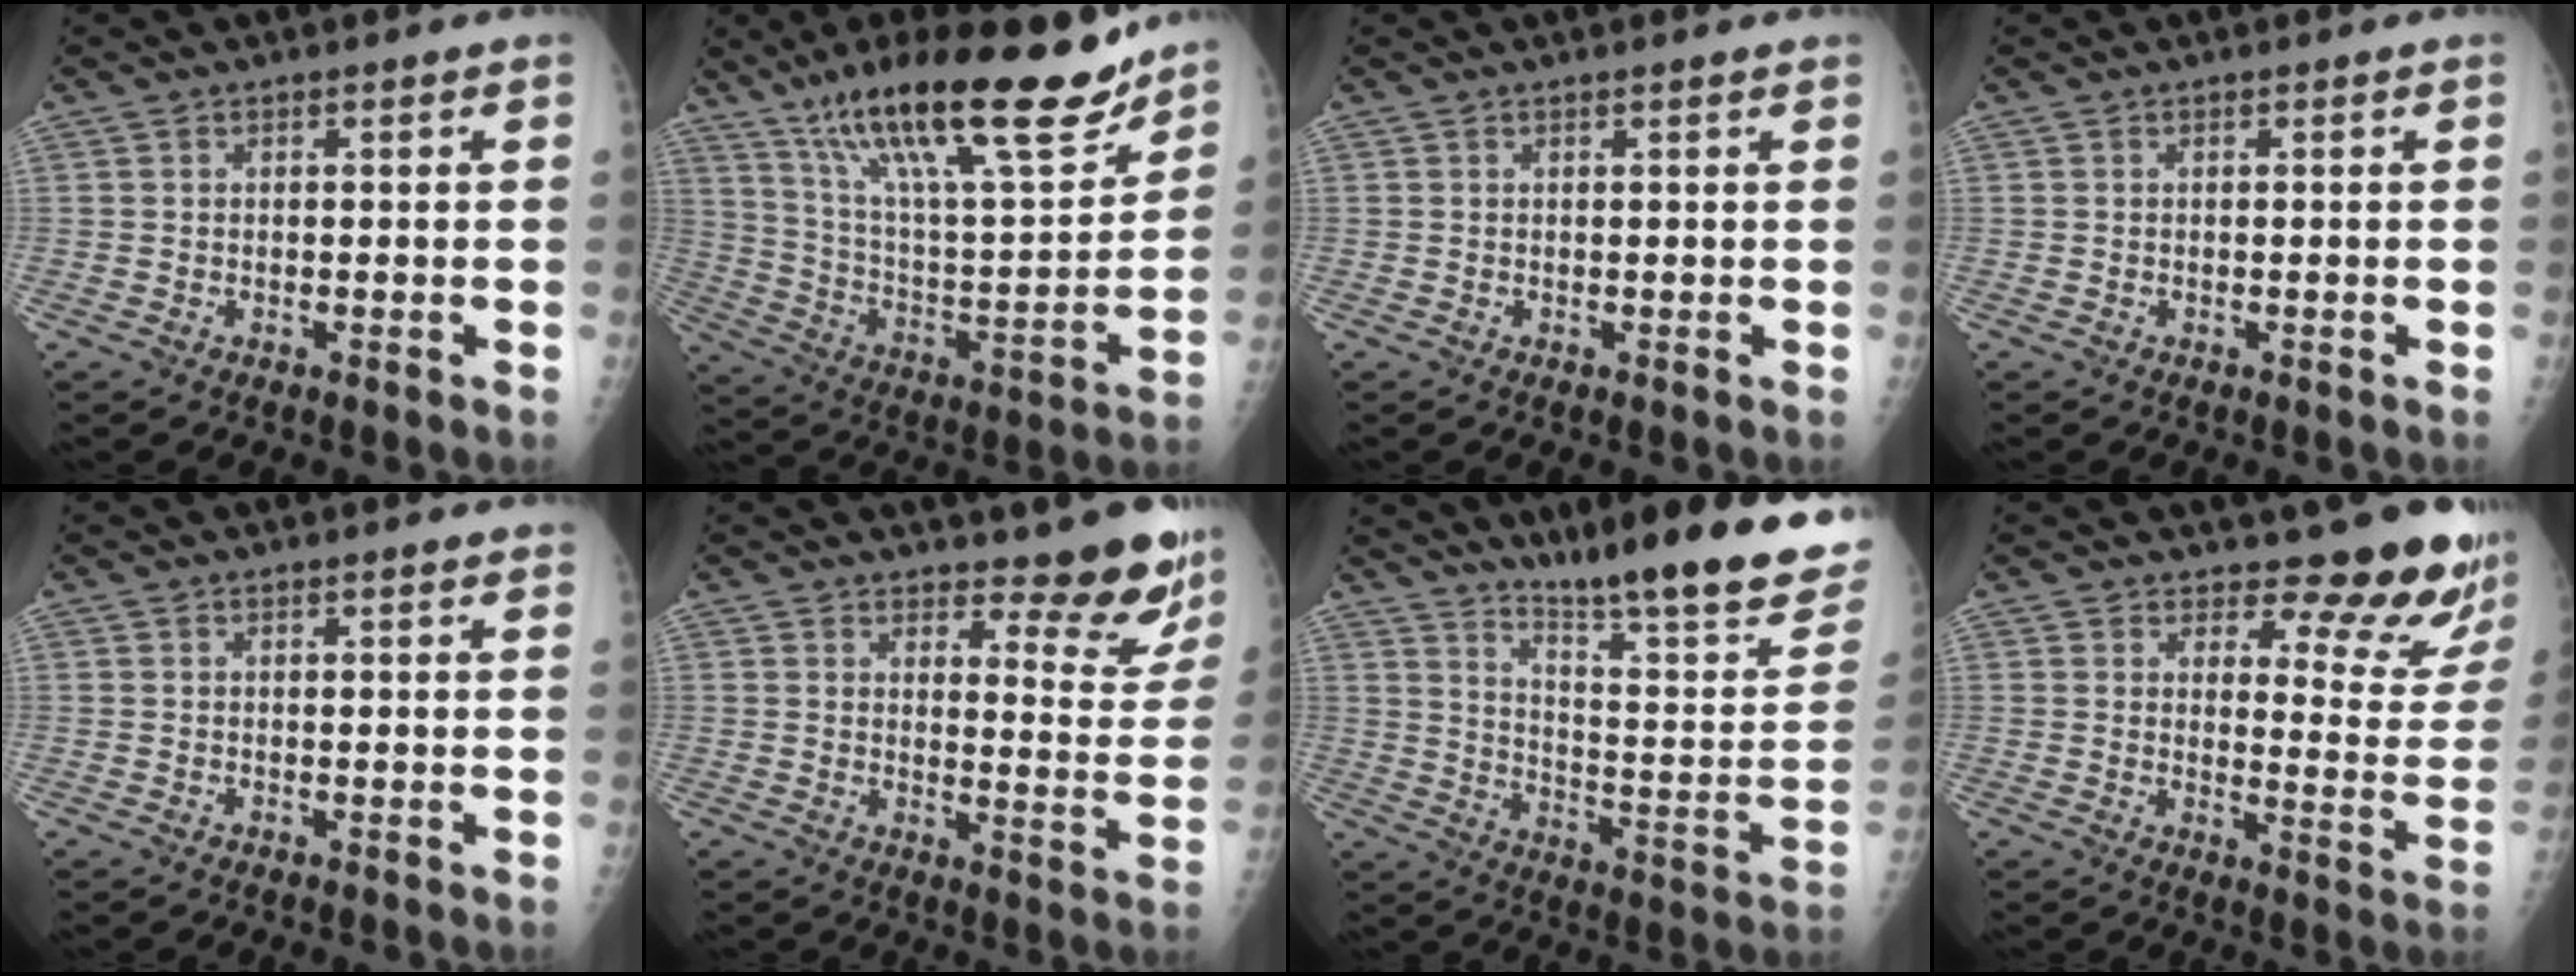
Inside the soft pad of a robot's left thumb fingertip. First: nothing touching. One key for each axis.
{"total": 26.7, "fx": 18.4, "fy": 6.2, "fz": 18.3, "tx": -0.276, "ty": -0.063, "tz": 0.312}
{"total": 0.9, "fx": 0.8, "fy": 0.0, "fz": 0.5, "tx": -0.006, "ty": 0.002, "tz": 0.012}
{"total": 0.0}
{"total": 1.9, "fx": 1.6, "fy": 0.3, "fz": 1.0, "tx": -0.006, "ty": 0.001, "tz": 0.018}
{"total": 11.0, "fx": 9.5, "fy": 3.3, "fz": 4.6, "tx": -0.019, "ty": -0.086, "tz": 0.113}
{"total": 26.7, "fx": 19.2, "fy": 4.0, "fz": 18.1, "tx": -0.241, "ty": -0.110, "tz": 0.276}
{"total": 14.8, "fx": 13.3, "fy": 4.2, "fz": 4.9, "tx": -0.012, "ty": -0.135, "tz": 0.149}